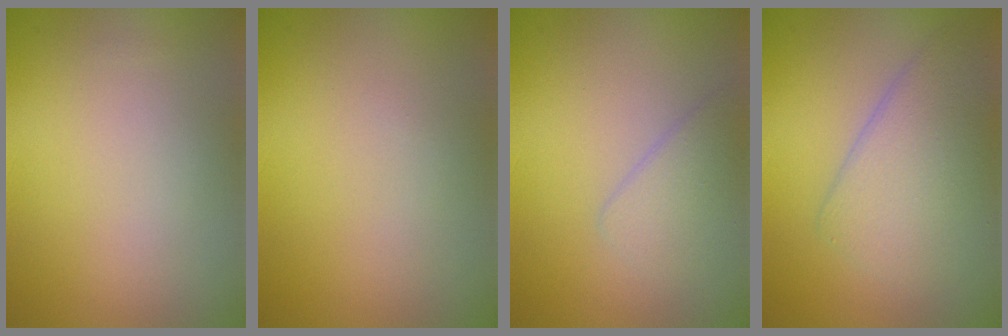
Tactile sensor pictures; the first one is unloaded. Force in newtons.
{"total": 0.0}
{"total": 2.1, "press": 2.1, "slide": 0.1}
{"total": 5.0, "press": 5.0, "slide": 0.3}